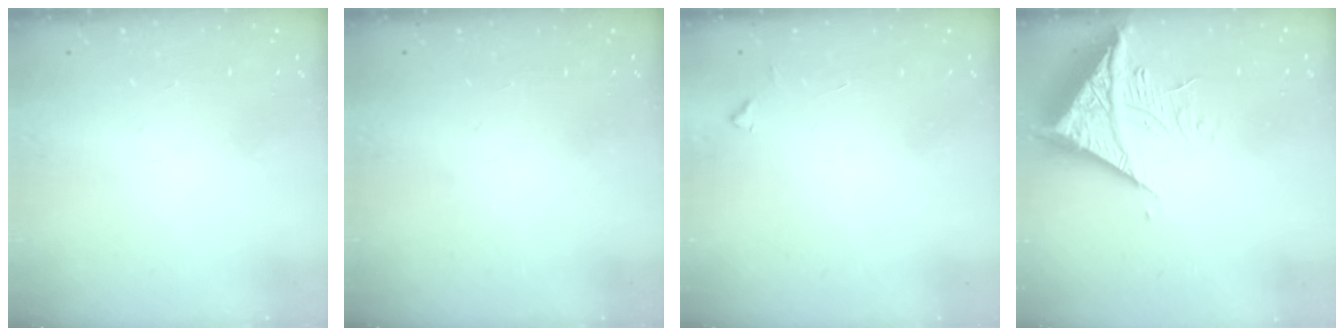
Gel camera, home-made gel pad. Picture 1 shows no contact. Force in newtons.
{"total": 0.0}
{"total": 4.0, "press": 3.9, "slide": 0.2}
{"total": 11.2, "press": 11.1, "slide": 1.4}